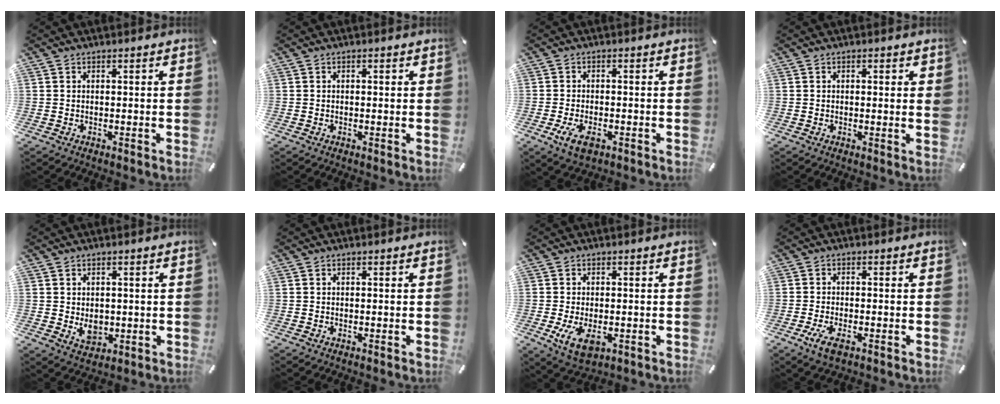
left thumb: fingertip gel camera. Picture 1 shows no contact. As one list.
[{"total": 0.6, "force": [0.0, 0.3, 0.5], "torque": [-0.009, 0.001, -0.001]}, {"total": 4.8, "force": [-2.0, 2.7, 3.5], "torque": [-0.082, 0.000, -0.038]}, {"total": 1.4, "force": [0.2, 0.4, 1.3], "torque": [-0.017, -0.002, 0.001]}, {"total": 4.9, "force": [-0.1, 4.0, 2.8], "torque": [-0.032, -0.006, -0.001]}, {"total": 0.0}, {"total": 6.3, "force": [-1.5, 3.7, 4.8], "torque": [-0.094, -0.010, -0.030]}, {"total": 3.9, "force": [-2.0, 1.5, 3.0], "torque": [-0.067, 0.000, -0.037]}]